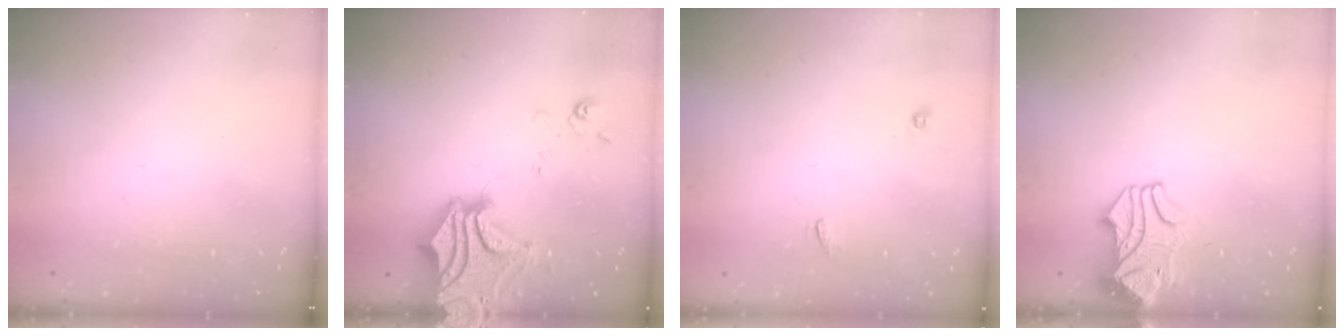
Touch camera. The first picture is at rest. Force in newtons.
{"total": 9.4, "press": 9.0, "slide": 2.9}
{"total": 0.5, "press": 0.4, "slide": 0.4}
{"total": 7.4, "press": 7.3, "slide": 0.9}